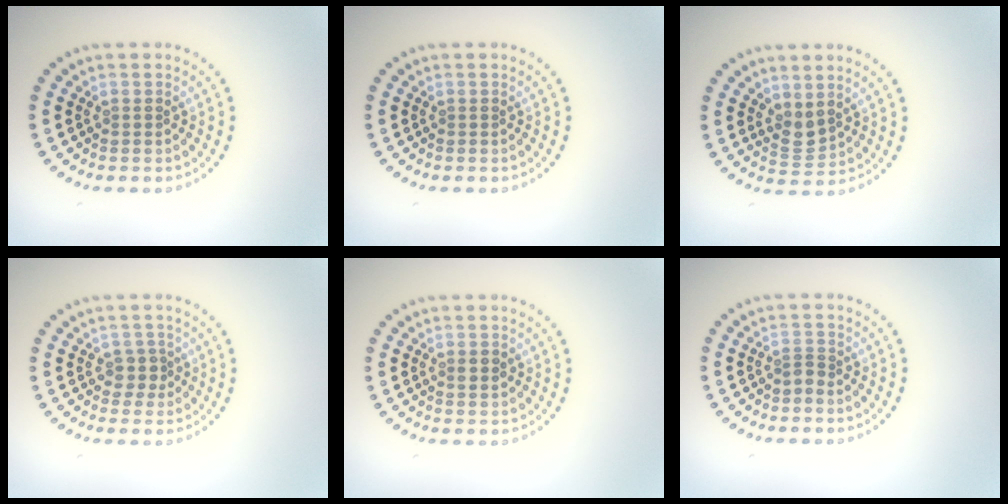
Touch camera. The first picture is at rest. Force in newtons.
{"total": 0.0}
{"total": 1.8, "press": 1.5, "slide": 1.0}
{"total": 1.8, "press": 1.4, "slide": 1.1}
{"total": 1.1, "press": 1.1, "slide": 0.2}
{"total": 0.7, "press": 0.4, "slide": 0.6}